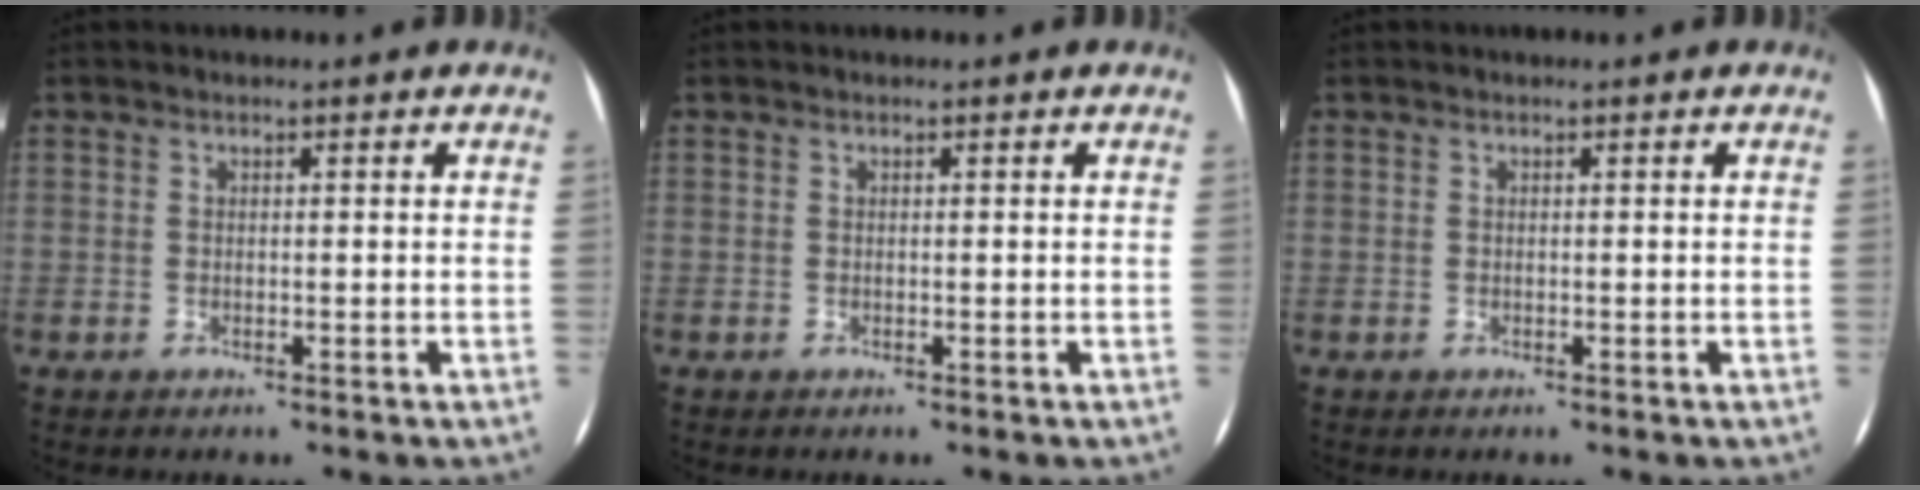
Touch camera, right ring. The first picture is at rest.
{"total": 0.0}
{"total": 0.0}